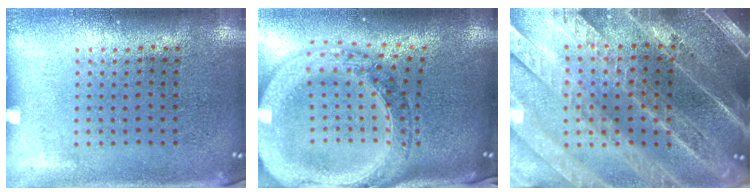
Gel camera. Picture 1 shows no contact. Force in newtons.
{"total": 3.9, "press": 3.1, "slide": 2.4}
{"total": 5.2, "press": 4.5, "slide": 2.6}